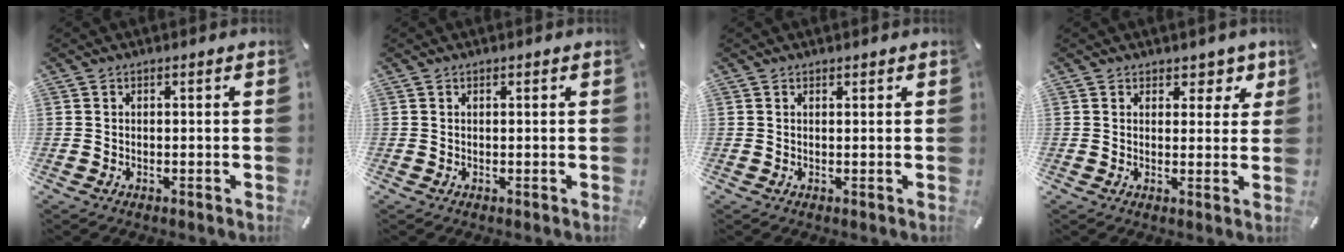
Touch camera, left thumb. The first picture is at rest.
{"total": 0.0}
{"total": 0.5, "force": [0.5, 0.2, 0.1], "torque": [-0.002, -0.001, 0.010]}
{"total": 4.5, "force": [2.8, 3.2, 1.4], "torque": [0.009, -0.019, 0.041]}